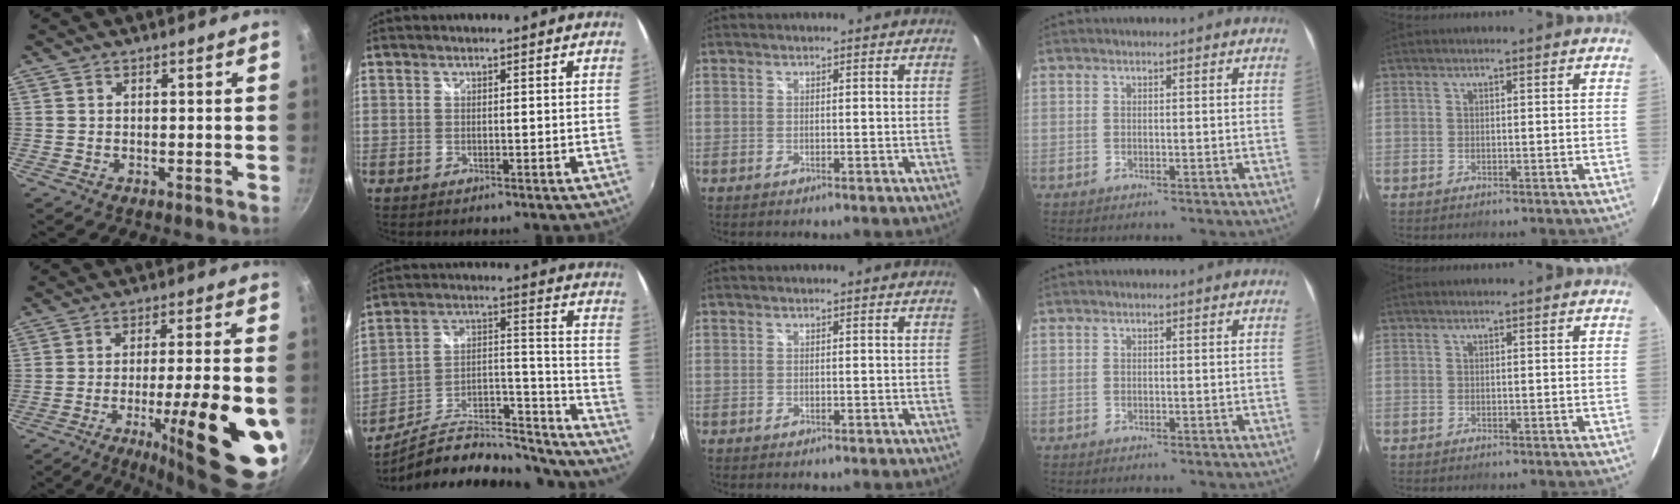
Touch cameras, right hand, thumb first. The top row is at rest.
{"thumb": {"total": 21.4, "force": [-6.9, 4.4, 19.8], "torque": [-0.261, 0.015, -0.096]}, "index": {"total": 20.5, "force": [-17.1, 5.6, 9.8], "torque": [-0.120, 0.011, -0.260]}}